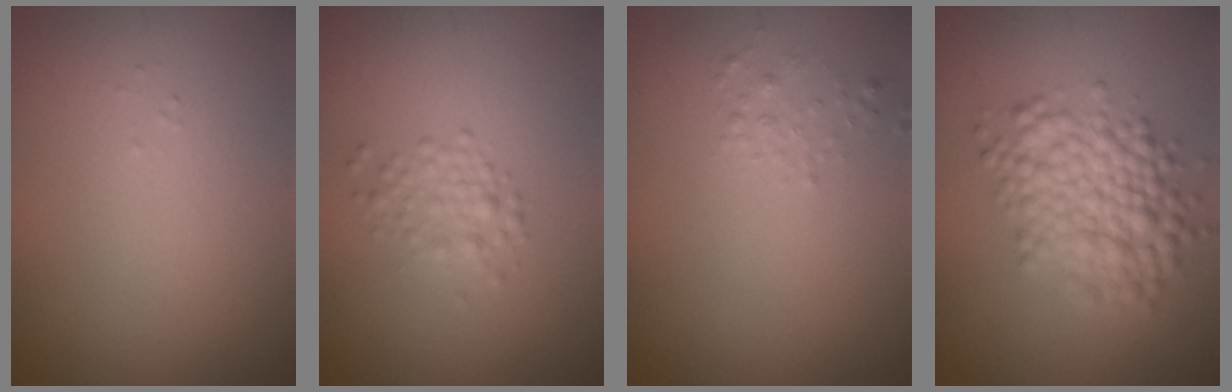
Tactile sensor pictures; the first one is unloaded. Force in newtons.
{"total": 1.7, "press": 1.7, "slide": 0.0}
{"total": 1.0, "press": 1.0, "slide": 0.1}
{"total": 5.5, "press": 5.5, "slide": 0.2}